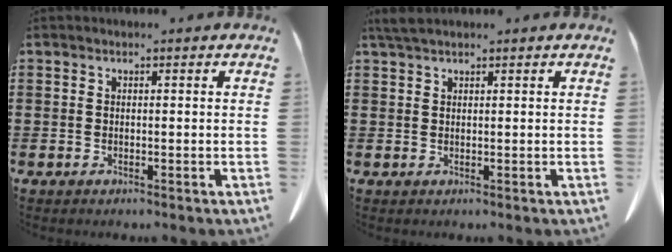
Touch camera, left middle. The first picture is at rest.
{"total": 1.7, "force": [1.3, 0.2, 1.1], "torque": [-0.025, -0.002, 0.025]}